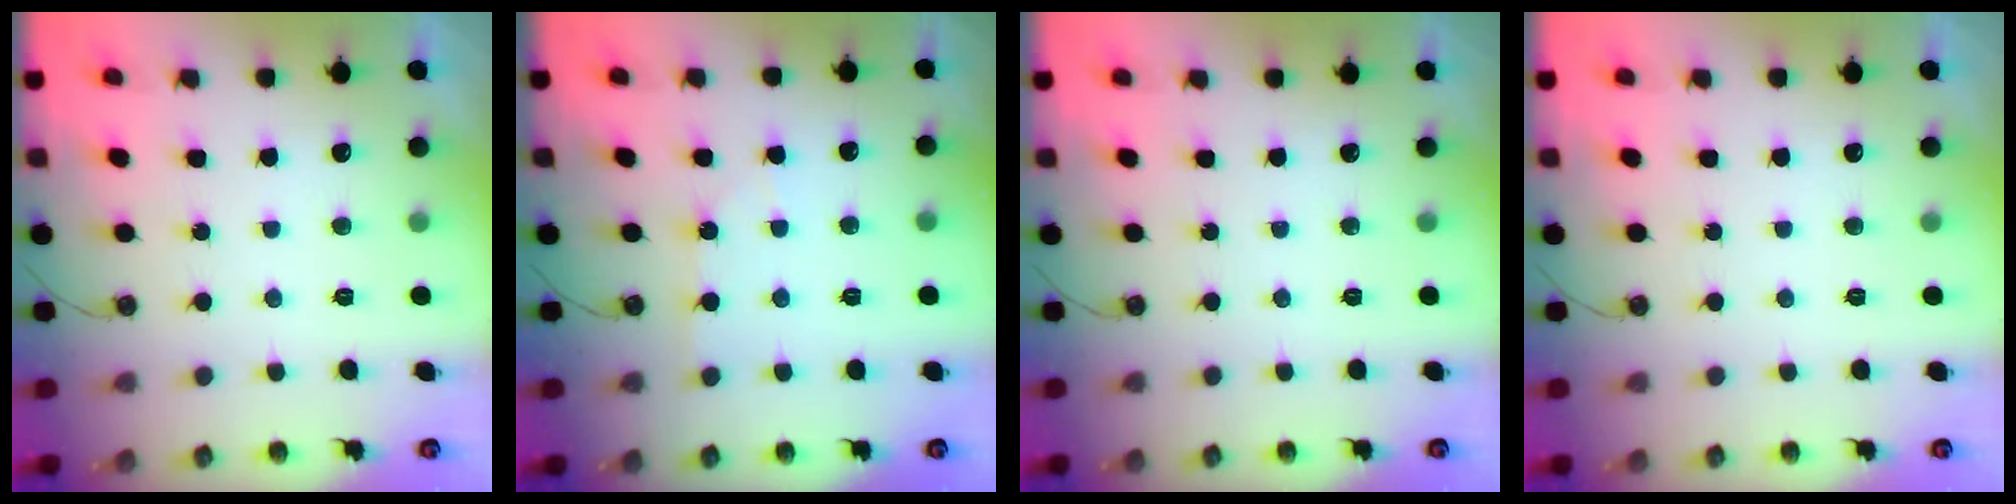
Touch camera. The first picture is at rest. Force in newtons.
{"total": 2.9, "press": 2.8, "slide": 0.6}
{"total": 0.0}
{"total": 0.0}